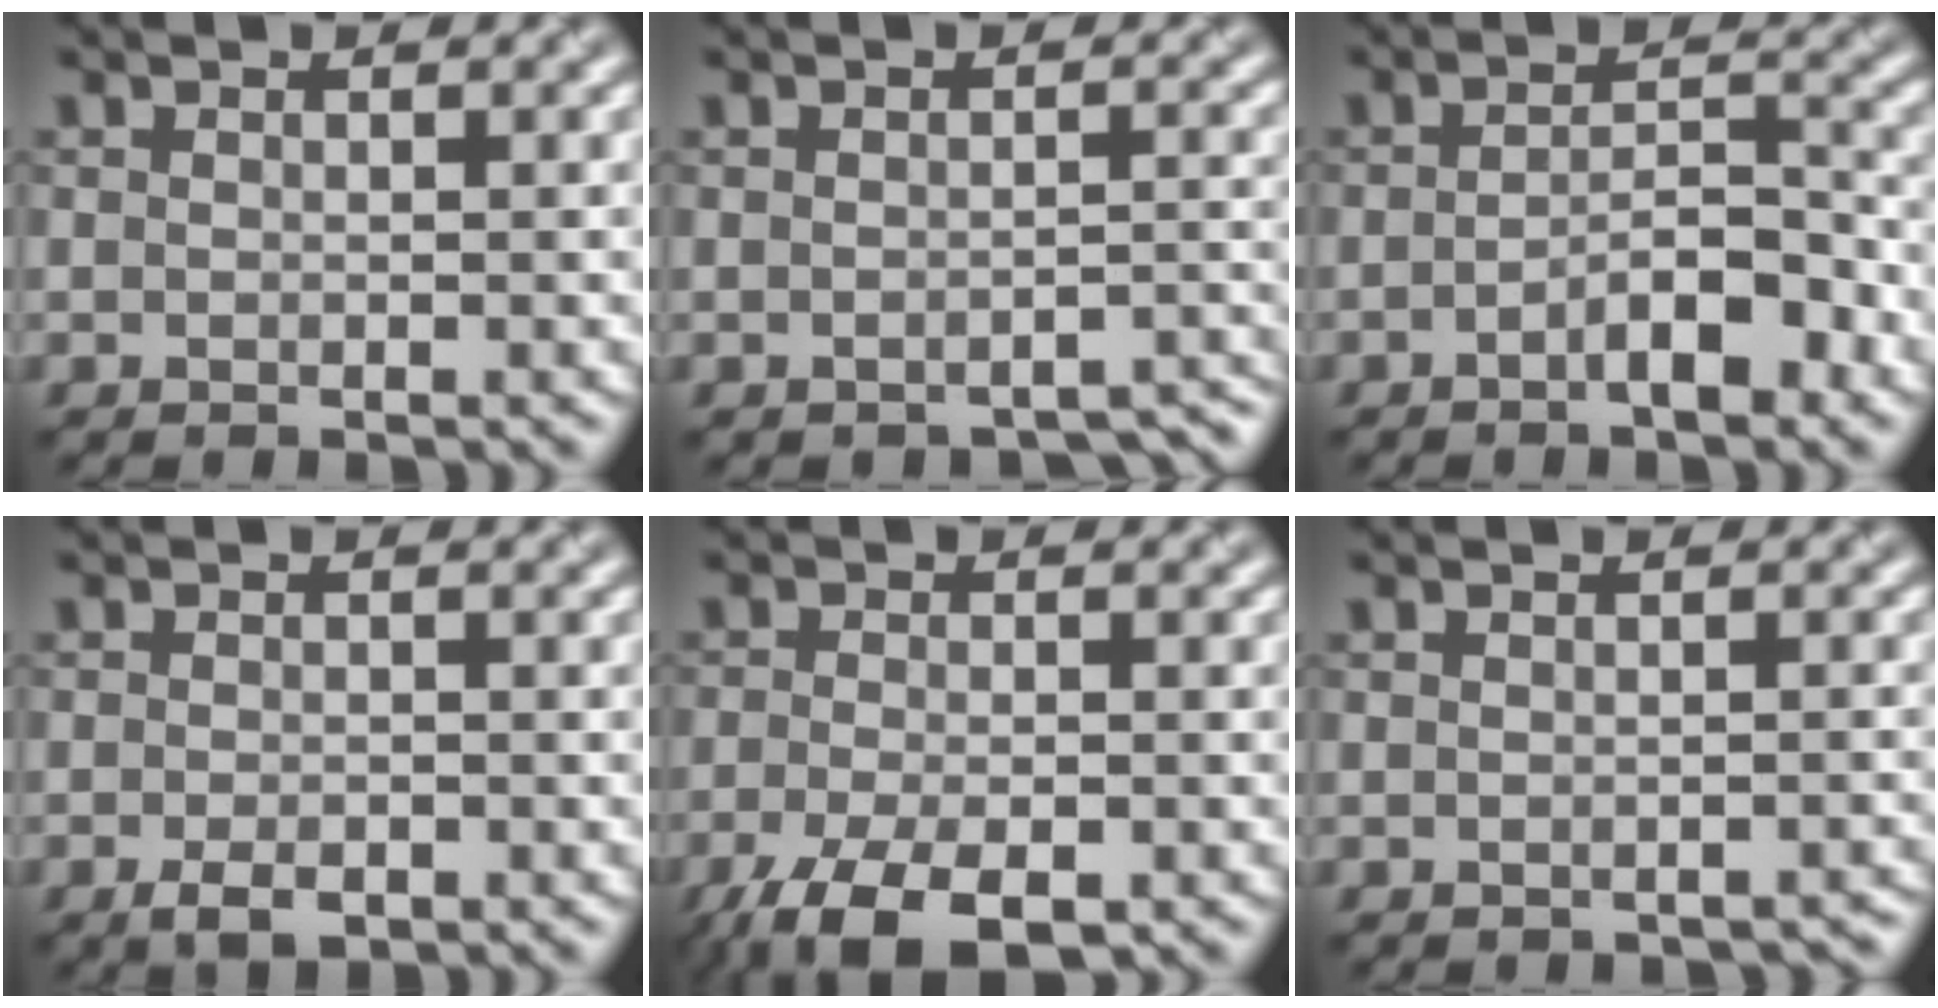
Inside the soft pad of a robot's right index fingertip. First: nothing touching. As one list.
[{"total": 2.4, "force": [-2.2, 0.7, 0.7], "torque": [-0.008, -0.002, -0.022]}, {"total": 3.4, "force": [-1.8, 1.0, 2.8], "torque": [-0.046, 0.013, -0.030]}, {"total": 2.1, "force": [-1.2, 0.9, 1.4], "torque": [-0.030, 0.000, -0.021]}, {"total": 6.7, "force": [-4.1, 2.5, 4.7], "torque": [-0.100, -0.018, -0.077]}, {"total": 1.0, "force": [-0.8, 0.4, 0.2], "torque": [-0.003, -0.003, -0.010]}]